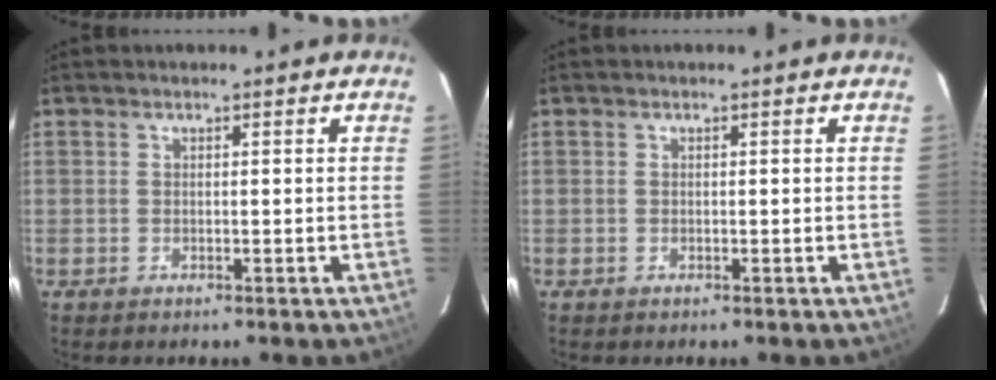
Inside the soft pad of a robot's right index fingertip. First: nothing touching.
{"total": 0.0}